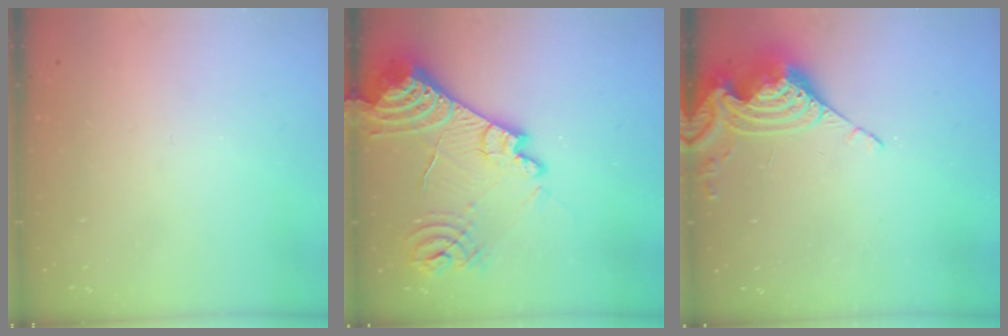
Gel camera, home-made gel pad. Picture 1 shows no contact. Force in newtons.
{"total": 20.4, "press": 20.3, "slide": 2.2}
{"total": 10.6, "press": 10.6, "slide": 0.6}